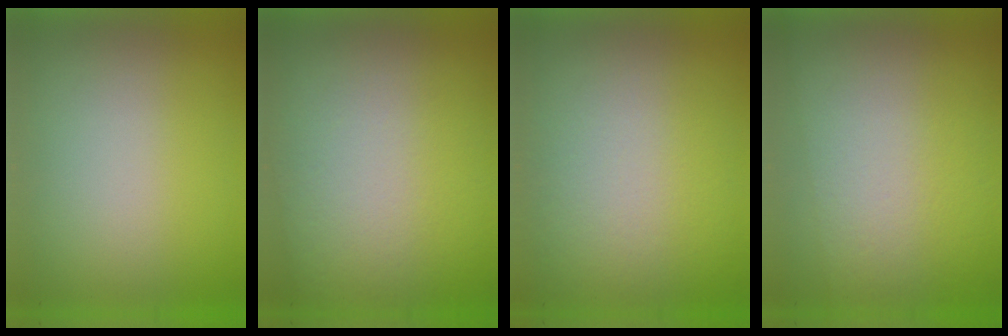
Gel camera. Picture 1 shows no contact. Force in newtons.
{"total": 3.2}
{"total": 2.6}
{"total": 2.8}